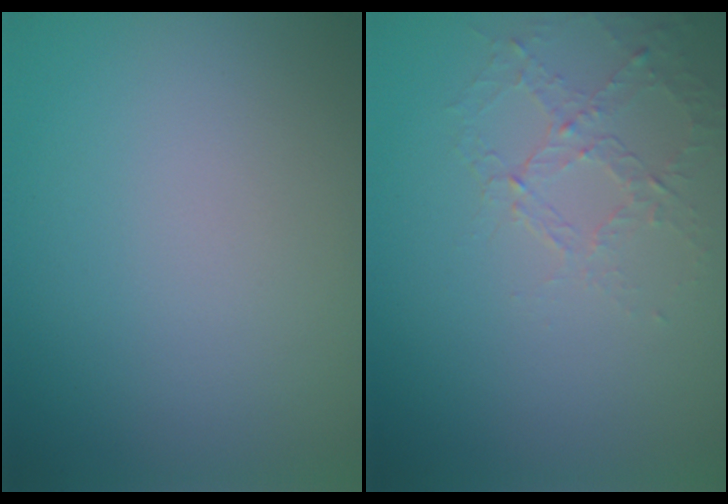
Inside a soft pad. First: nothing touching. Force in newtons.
{"total": 1.4, "press": 0.8, "slide": 1.2}